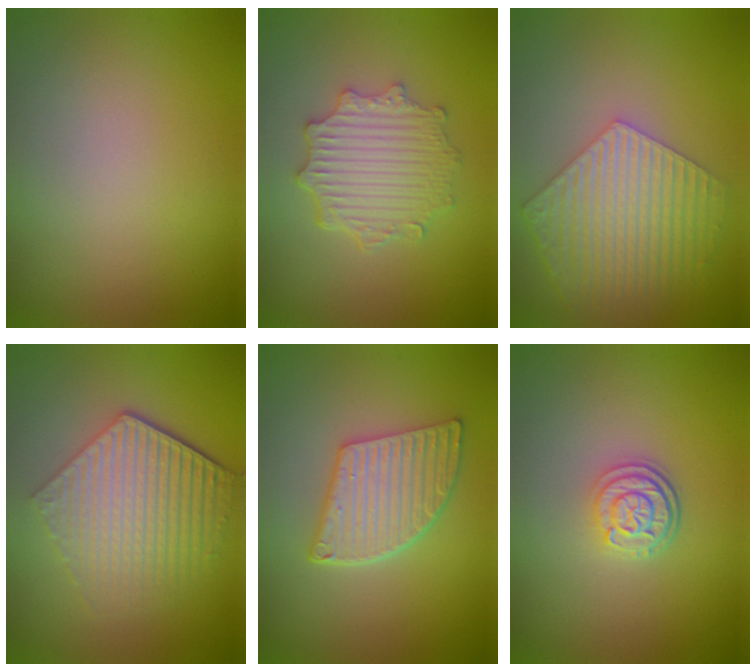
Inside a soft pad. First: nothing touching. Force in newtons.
{"total": 4.8, "press": 3.7, "slide": 3.0}
{"total": 5.9, "press": 4.6, "slide": 3.6}
{"total": 6.2, "press": 4.6, "slide": 4.2}
{"total": 5.2, "press": 4.2, "slide": 3.0}
{"total": 3.0, "press": 2.4, "slide": 1.8}